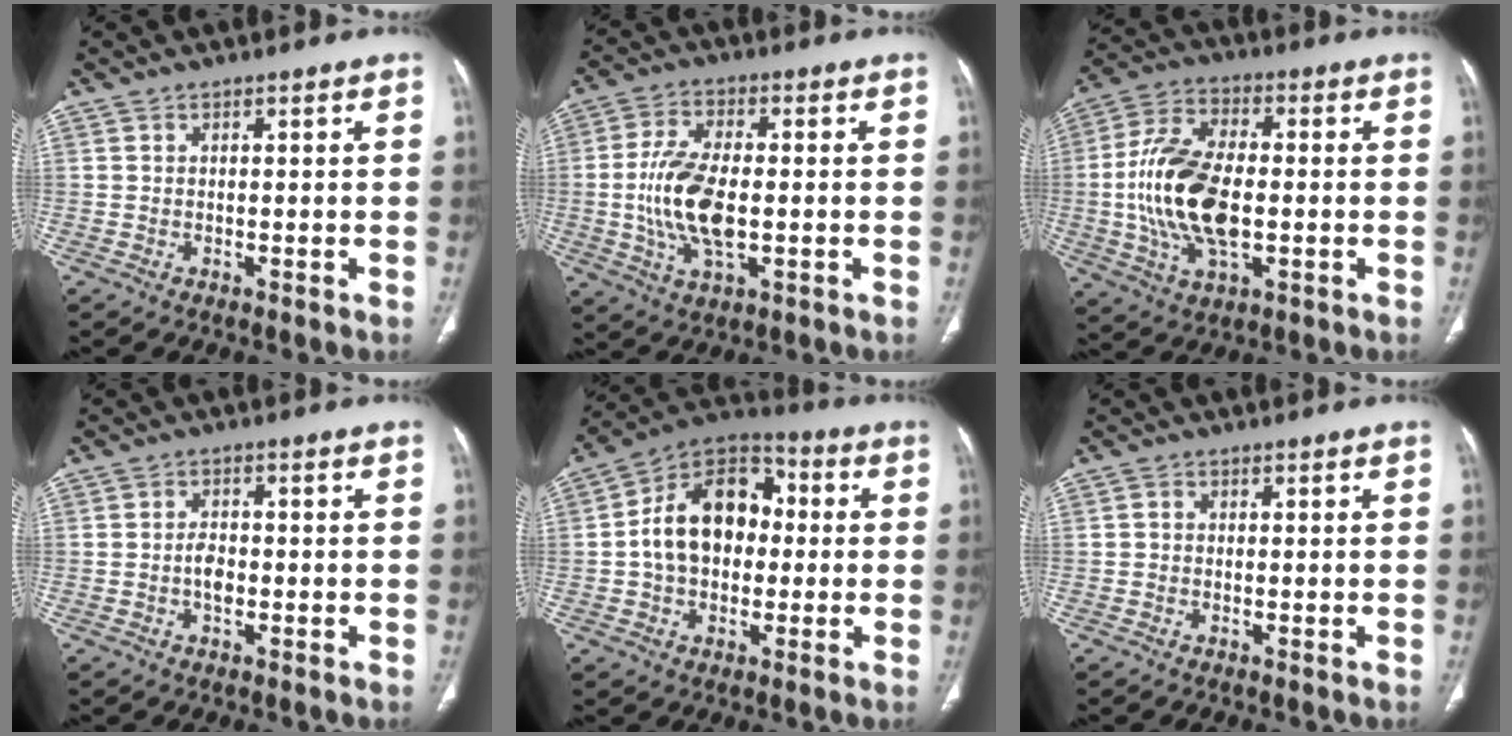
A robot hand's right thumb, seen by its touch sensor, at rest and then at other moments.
{"total": 12.3, "force": [-1.2, 6.0, 10.7], "torque": [-0.217, 0.003, -0.021]}
{"total": 17.1, "force": [-1.5, 9.1, 14.4], "torque": [-0.287, 0.012, -0.027]}
{"total": 3.0, "force": [-0.8, 1.8, 2.3], "torque": [-0.036, 0.007, -0.017]}
{"total": 16.1, "force": [0.4, 11.5, 11.3], "torque": [-0.154, 0.034, -0.004]}
{"total": 0.9, "force": [-0.2, 0.8, 0.4], "torque": [-0.003, 0.002, -0.006]}